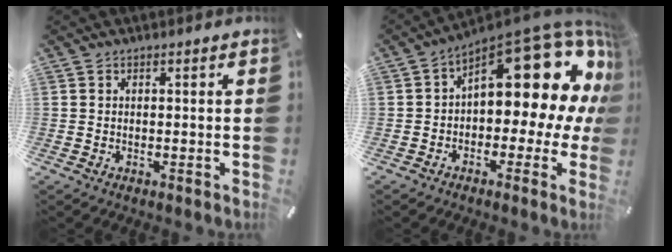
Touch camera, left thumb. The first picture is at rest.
{"total": 18.5, "force": [8.6, 8.7, 13.8], "torque": [-0.167, -0.081, 0.139]}